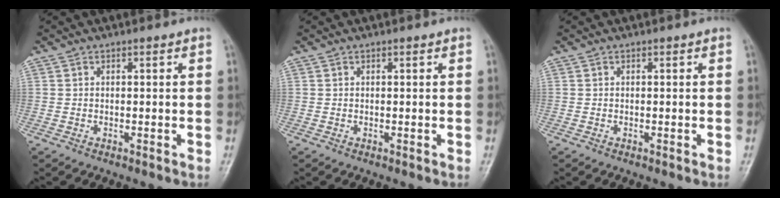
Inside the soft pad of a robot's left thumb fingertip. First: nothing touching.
{"total": 0.0}
{"total": 0.0}